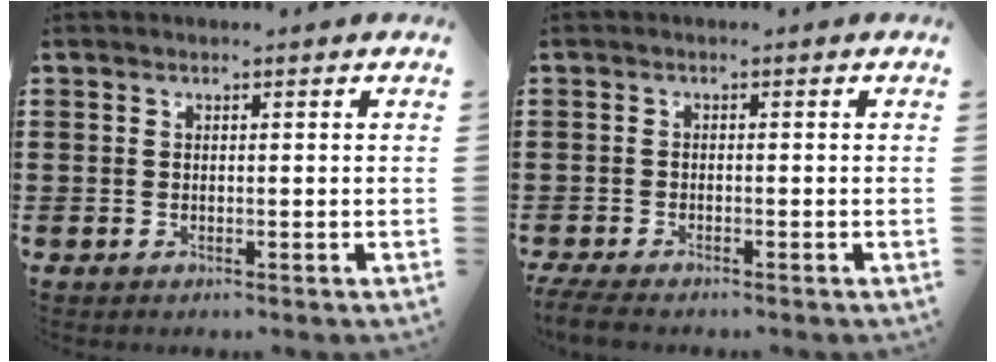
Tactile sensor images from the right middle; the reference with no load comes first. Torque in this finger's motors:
{"motor_torque": [0.37, 0.33, 0.39, 0.12]}